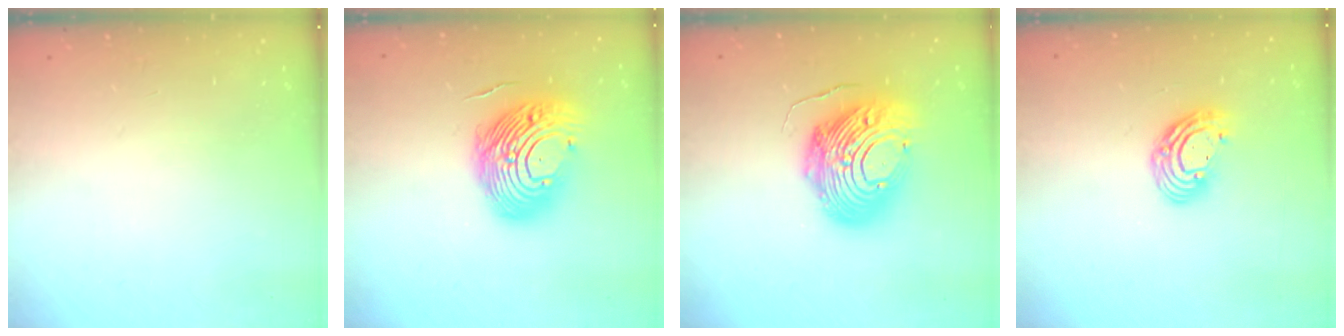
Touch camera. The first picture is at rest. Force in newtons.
{"total": 15.5, "press": 14.6, "slide": 5.1}
{"total": 18.1, "press": 18.0, "slide": 1.6}
{"total": 9.2, "press": 9.2, "slide": 0.6}